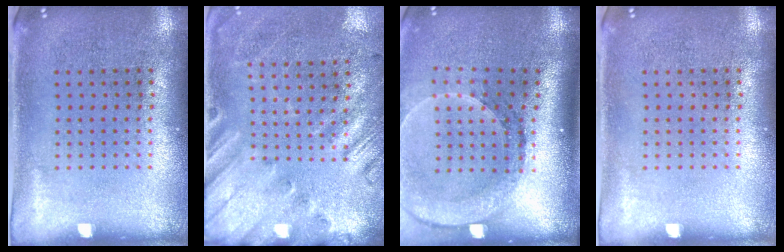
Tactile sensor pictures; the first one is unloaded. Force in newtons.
{"total": 2.6, "press": 1.9, "slide": 1.7}
{"total": 2.8, "press": 2.1, "slide": 1.9}
{"total": 0.0}